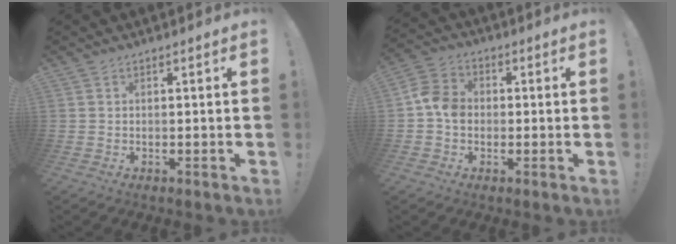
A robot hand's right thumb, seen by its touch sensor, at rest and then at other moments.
{"total": 7.9, "force": [-1.1, 6.2, 4.8], "torque": [-0.068, 0.020, -0.017]}